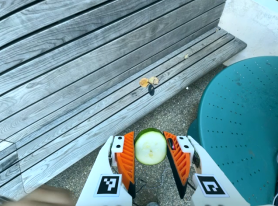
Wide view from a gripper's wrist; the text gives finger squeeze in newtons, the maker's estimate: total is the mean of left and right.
{"total": 9.1, "left": 9.3, "right": 8.9}